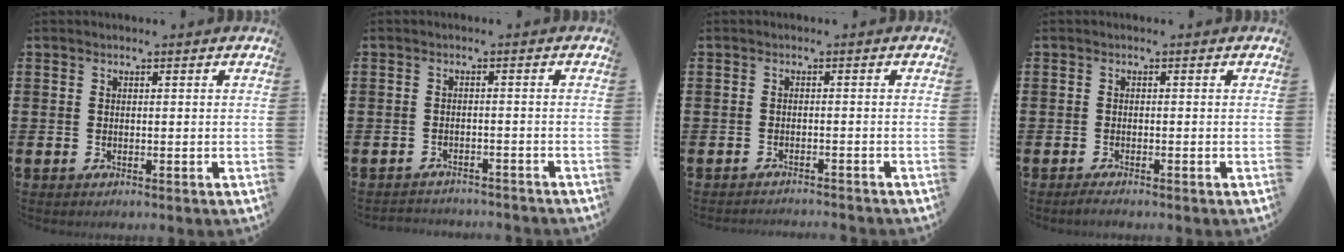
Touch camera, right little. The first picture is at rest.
{"total": 1.7, "force": [-1.7, 0.0, -0.2], "torque": [-0.002, 0.002, -0.039]}
{"total": 1.1, "force": [-1.0, -0.2, 0.0], "torque": [-0.002, 0.003, -0.022]}
{"total": 0.9, "force": [-0.7, 0.1, 0.5], "torque": [-0.010, -0.002, -0.014]}